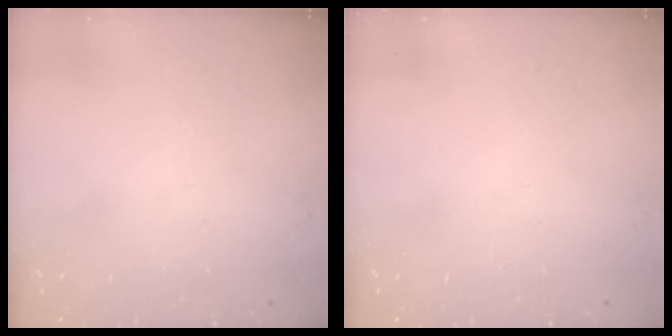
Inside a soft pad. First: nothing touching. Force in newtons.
{"total": 0.0}